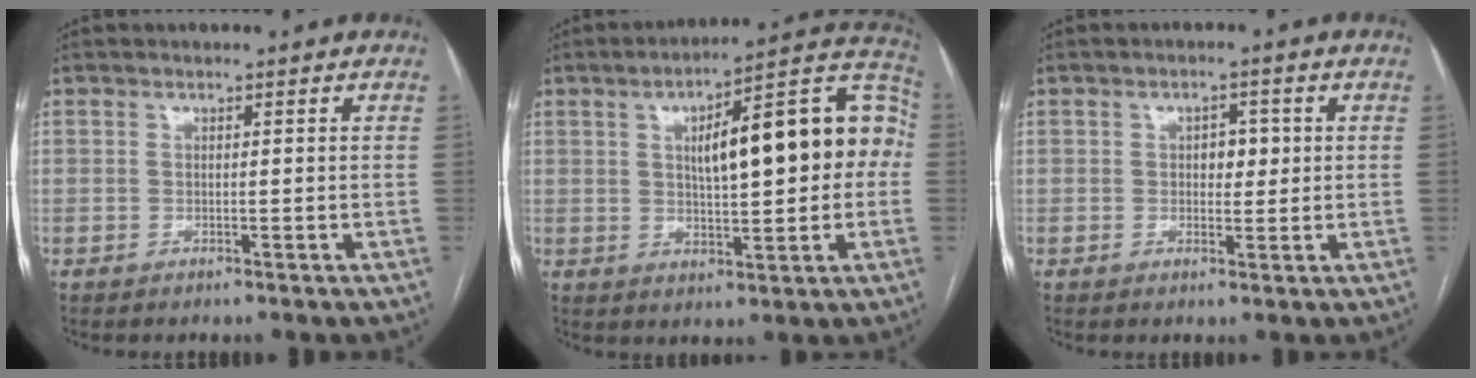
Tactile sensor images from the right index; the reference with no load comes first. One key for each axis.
{"total": 18.2, "fx": 2.2, "fy": 5.2, "fz": 17.3, "tx": -0.239, "ty": 0.049, "tz": 0.035}
{"total": 3.1, "fx": 0.4, "fy": 2.0, "fz": 2.4, "tx": -0.028, "ty": 0.008, "tz": 0.009}